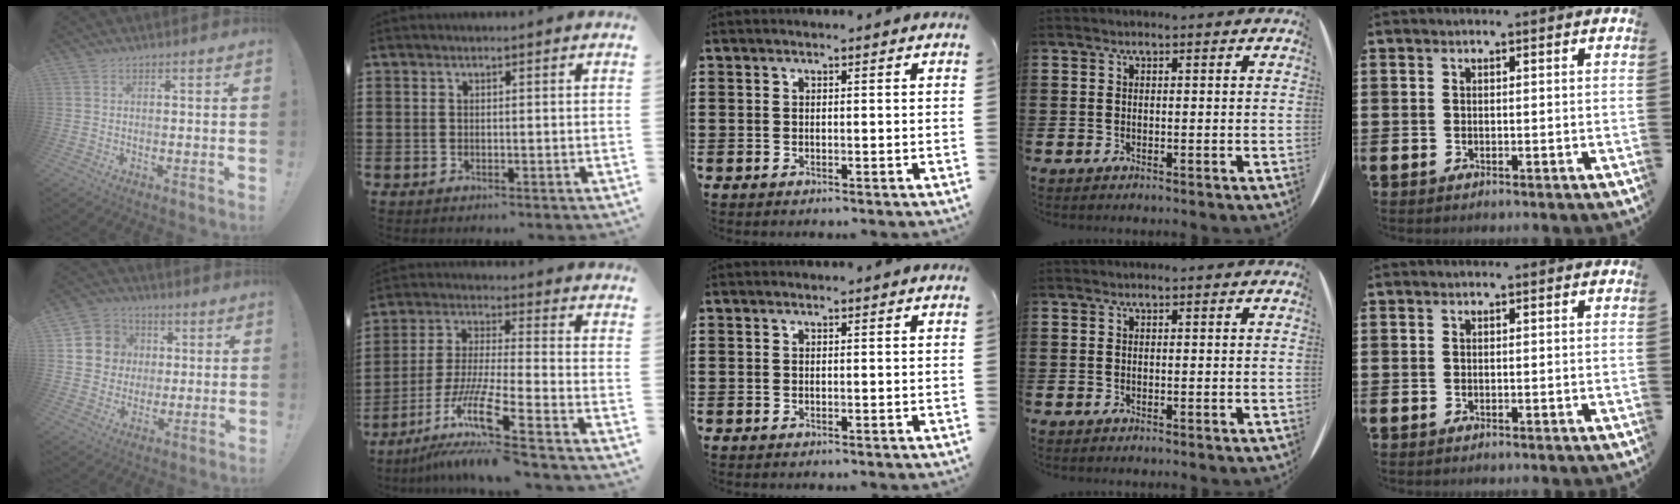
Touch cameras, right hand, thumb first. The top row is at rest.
{"thumb": {"total": 9.8, "force": [1.4, 9.4, 2.1], "torque": [-0.024, 0.002, 0.035]}, "index": {"total": 12.2, "force": [-7.7, 1.2, 9.3], "torque": [-0.203, -0.014, -0.155]}}